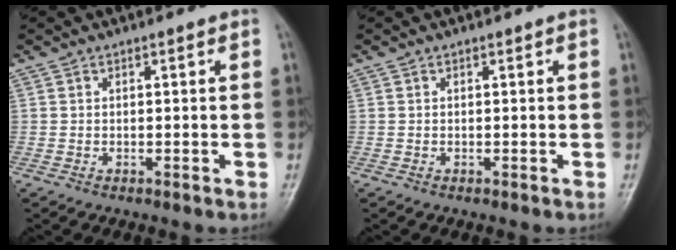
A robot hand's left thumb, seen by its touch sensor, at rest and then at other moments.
{"total": 0.0}